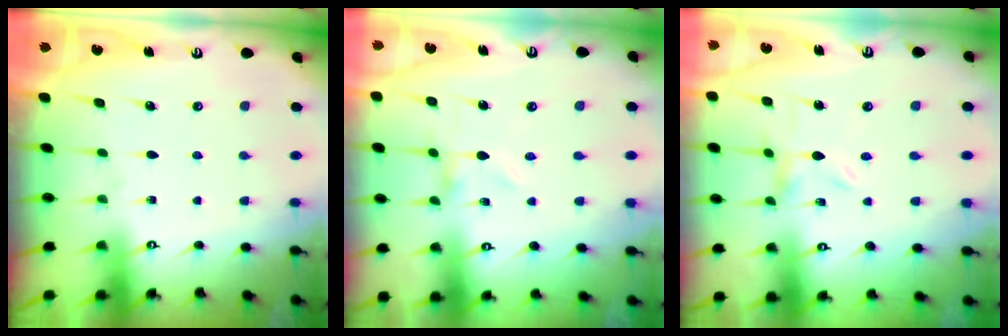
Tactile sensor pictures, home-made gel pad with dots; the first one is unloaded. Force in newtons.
{"total": 0.0}
{"total": 0.0}